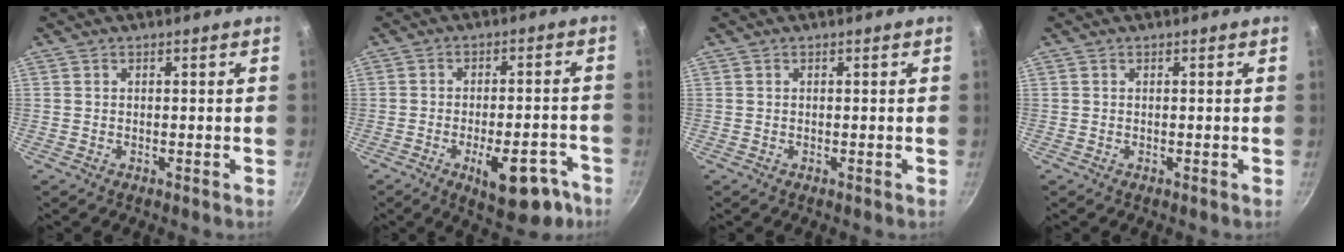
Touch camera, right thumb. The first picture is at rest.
{"total": 12.2, "force": [-6.0, 5.2, 9.2], "torque": [-0.088, 0.033, -0.072]}
{"total": 0.0}
{"total": 0.0}